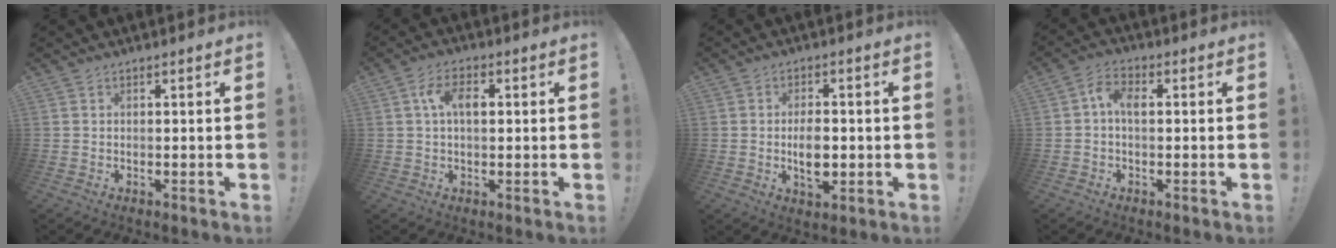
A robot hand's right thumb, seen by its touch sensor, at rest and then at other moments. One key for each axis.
{"total": 6.3, "fx": 1.2, "fy": 3.3, "fz": 5.2, "tx": -0.092, "ty": 0.013, "tz": 0.021}
{"total": 7.2, "fx": -1.2, "fy": 4.6, "fz": 5.4, "tx": -0.073, "ty": -0.002, "tz": -0.022}
{"total": 5.3, "fx": 0.4, "fy": 2.8, "fz": 4.4, "tx": -0.089, "ty": 0.008, "tz": 0.007}